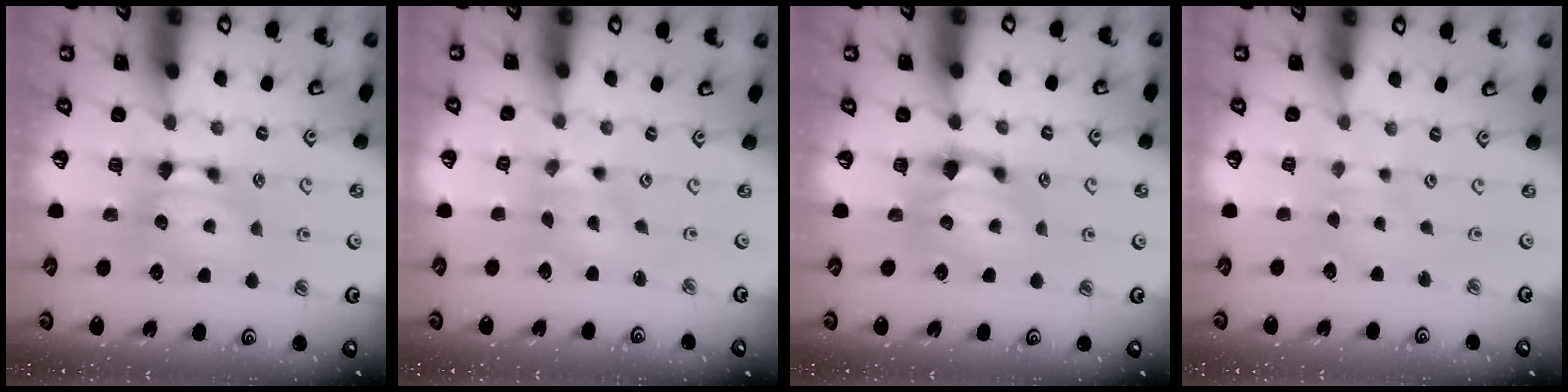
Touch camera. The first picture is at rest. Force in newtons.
{"total": 1.6, "press": 1.0, "slide": 1.3}
{"total": 1.6, "press": 1.2, "slide": 1.0}
{"total": 2.6, "press": 2.6, "slide": 0.2}